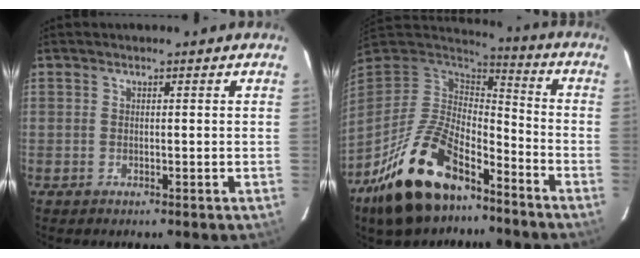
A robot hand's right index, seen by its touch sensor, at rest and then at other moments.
{"total": 21.6, "force": [-14.0, 9.9, 13.2], "torque": [-0.275, -0.016, -0.242]}